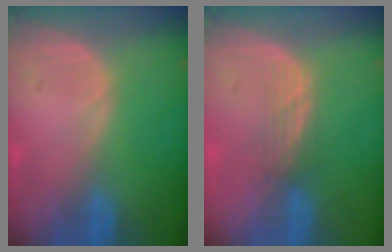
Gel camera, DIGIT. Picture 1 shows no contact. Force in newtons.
{"total": 2.4, "press": 2.3, "slide": 0.8}